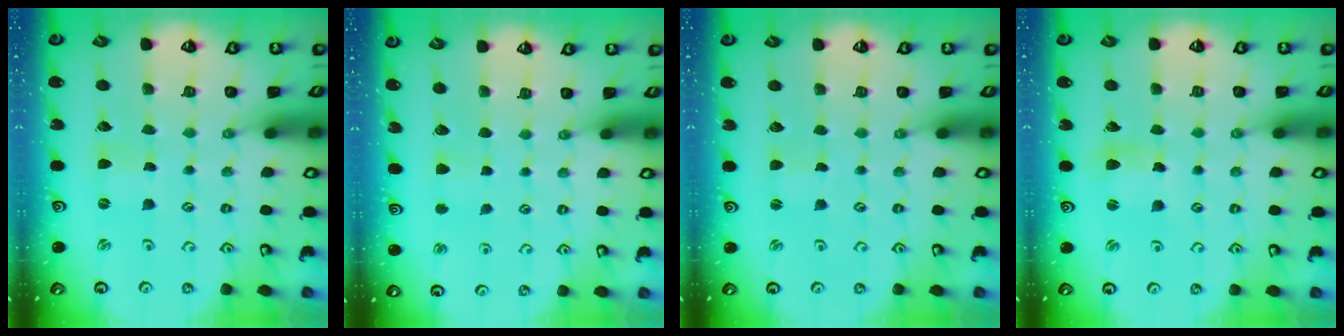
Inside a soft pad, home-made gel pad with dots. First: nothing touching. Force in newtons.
{"total": 3.5, "press": 3.4, "slide": 0.7}
{"total": 0.0}
{"total": 4.2, "press": 4.2, "slide": 0.5}